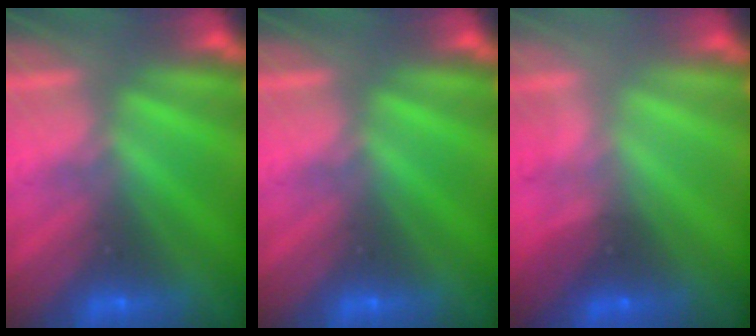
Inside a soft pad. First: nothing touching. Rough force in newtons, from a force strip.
{"total": 0.0}
{"total": 1.8}